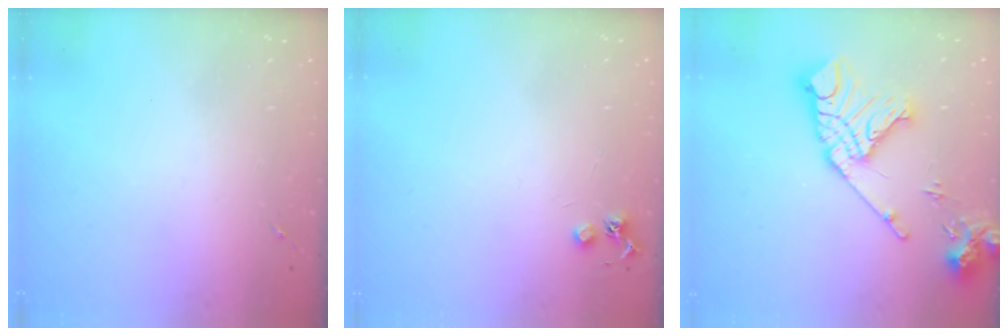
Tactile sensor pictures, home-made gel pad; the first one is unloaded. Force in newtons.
{"total": 4.1, "press": 4.1, "slide": 0.5}
{"total": 19.0, "press": 18.8, "slide": 2.3}